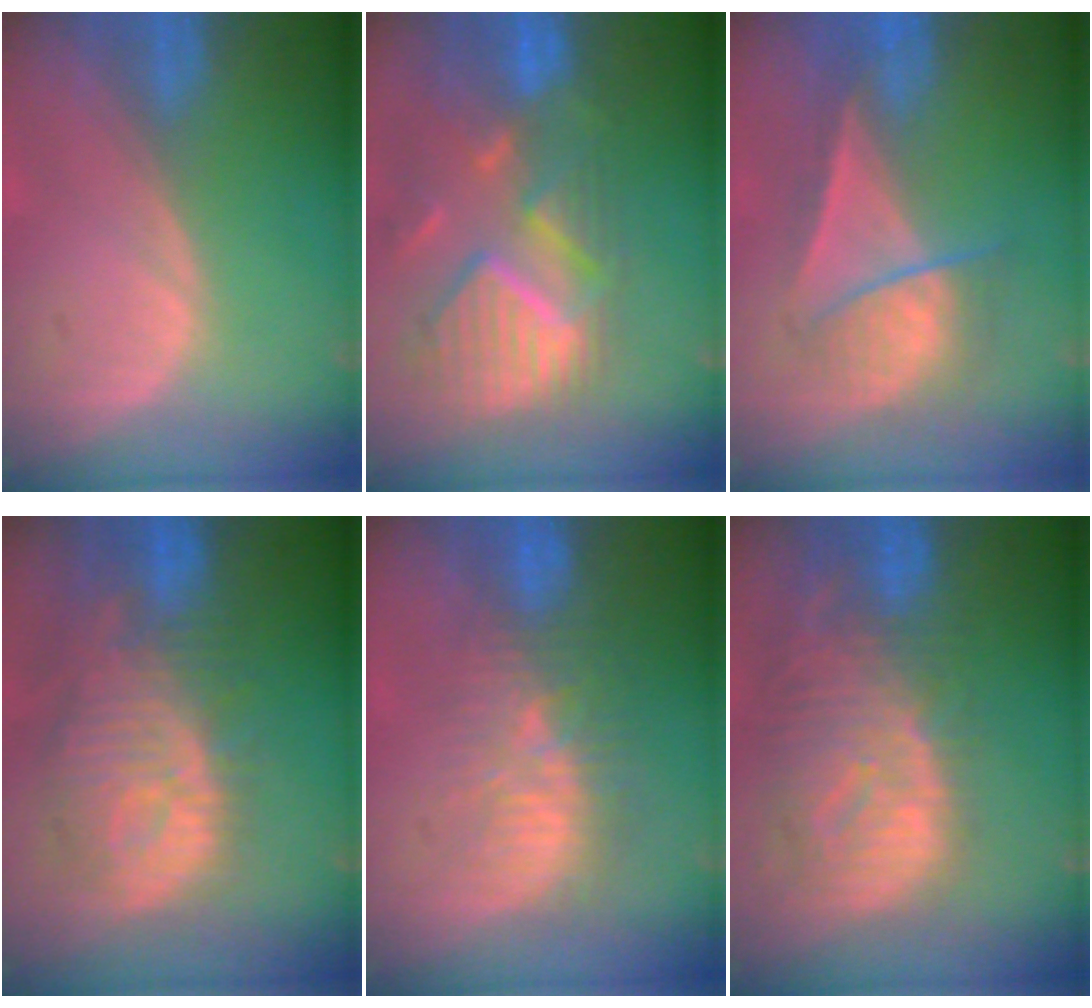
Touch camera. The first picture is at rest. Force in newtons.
{"total": 12.1, "press": 10.5, "slide": 6.0}
{"total": 6.6, "press": 6.5, "slide": 1.2}
{"total": 12.5, "press": 11.1, "slide": 5.6}
{"total": 9.2, "press": 8.6, "slide": 3.2}
{"total": 12.5, "press": 10.8, "slide": 6.3}